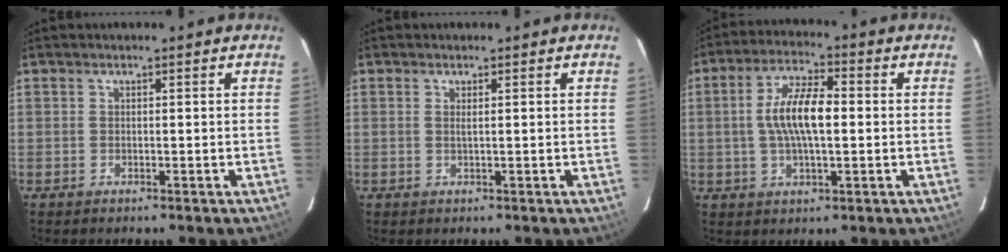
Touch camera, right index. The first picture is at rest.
{"total": 0.7, "force": [0.2, -0.1, 0.7], "torque": [-0.014, 0.000, 0.003]}
{"total": 9.7, "force": [0.2, 3.3, 9.1], "torque": [-0.175, 0.012, 0.003]}